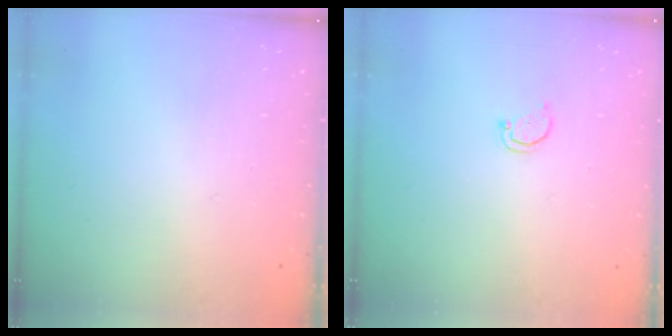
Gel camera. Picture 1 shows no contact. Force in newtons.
{"total": 1.8, "press": 1.8, "slide": 0.1}